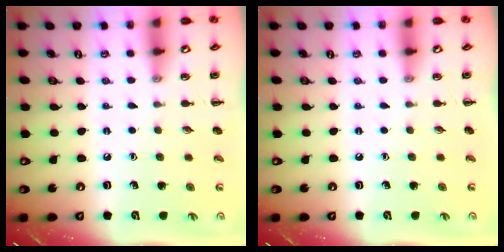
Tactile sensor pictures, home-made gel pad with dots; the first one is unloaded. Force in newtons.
{"total": 0.0}